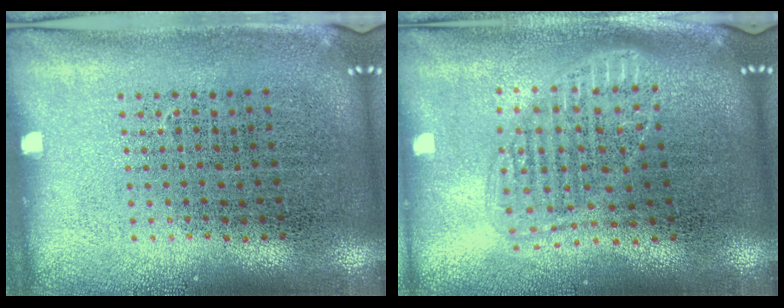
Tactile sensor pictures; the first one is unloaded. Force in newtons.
{"total": 1.6, "press": 1.3, "slide": 0.8}